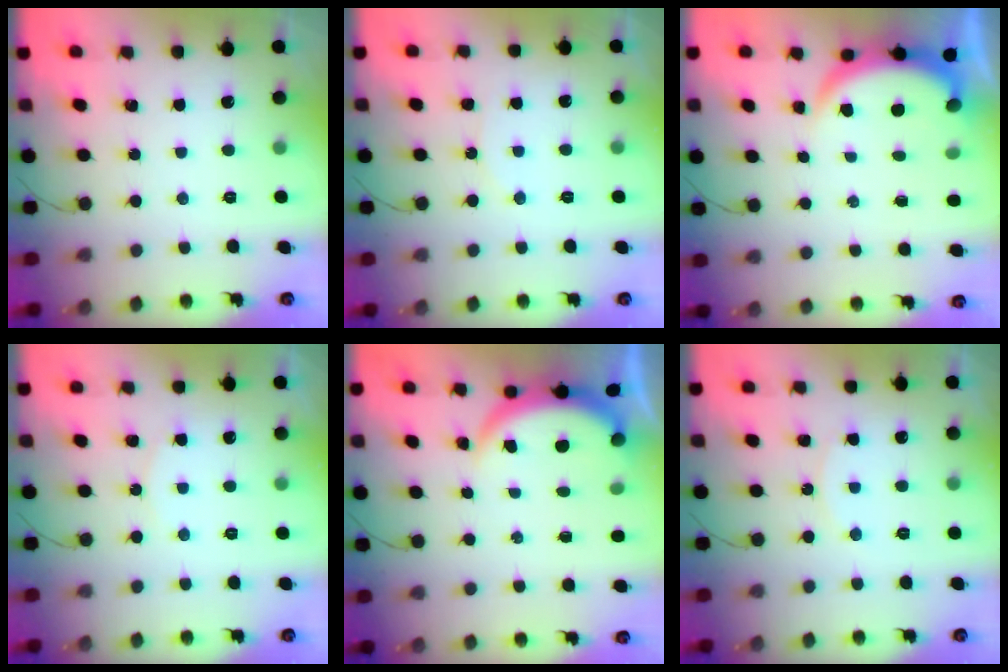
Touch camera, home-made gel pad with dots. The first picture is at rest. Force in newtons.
{"total": 5.7, "press": 5.7, "slide": 0.4}
{"total": 4.7, "press": 4.7, "slide": 0.4}
{"total": 3.5, "press": 3.4, "slide": 0.5}
{"total": 3.9, "press": 3.9, "slide": 0.1}
{"total": 5.3, "press": 5.2, "slide": 0.5}